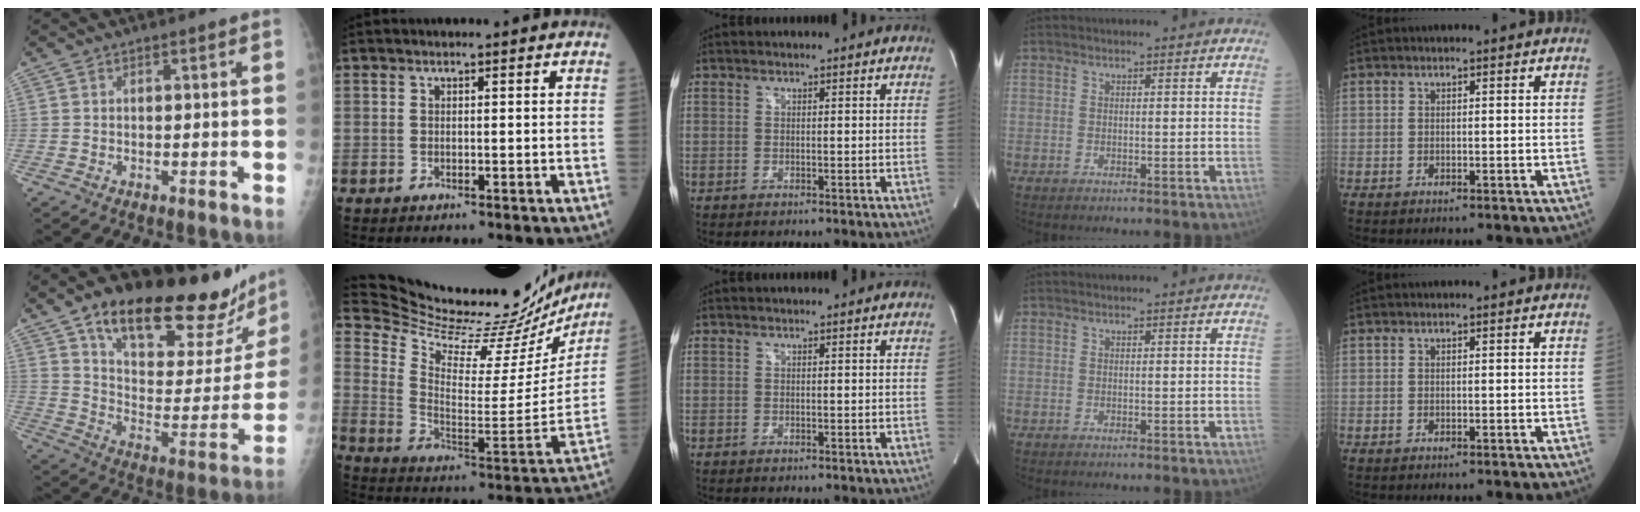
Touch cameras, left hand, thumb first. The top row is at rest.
{"thumb": {"total": 29.5, "force": [20.9, 9.6, 18.5], "torque": [-0.235, -0.074, 0.310]}, "index": {"total": 29.9, "force": [27.9, 5.3, 9.5], "torque": [-0.163, -0.086, 0.379]}}